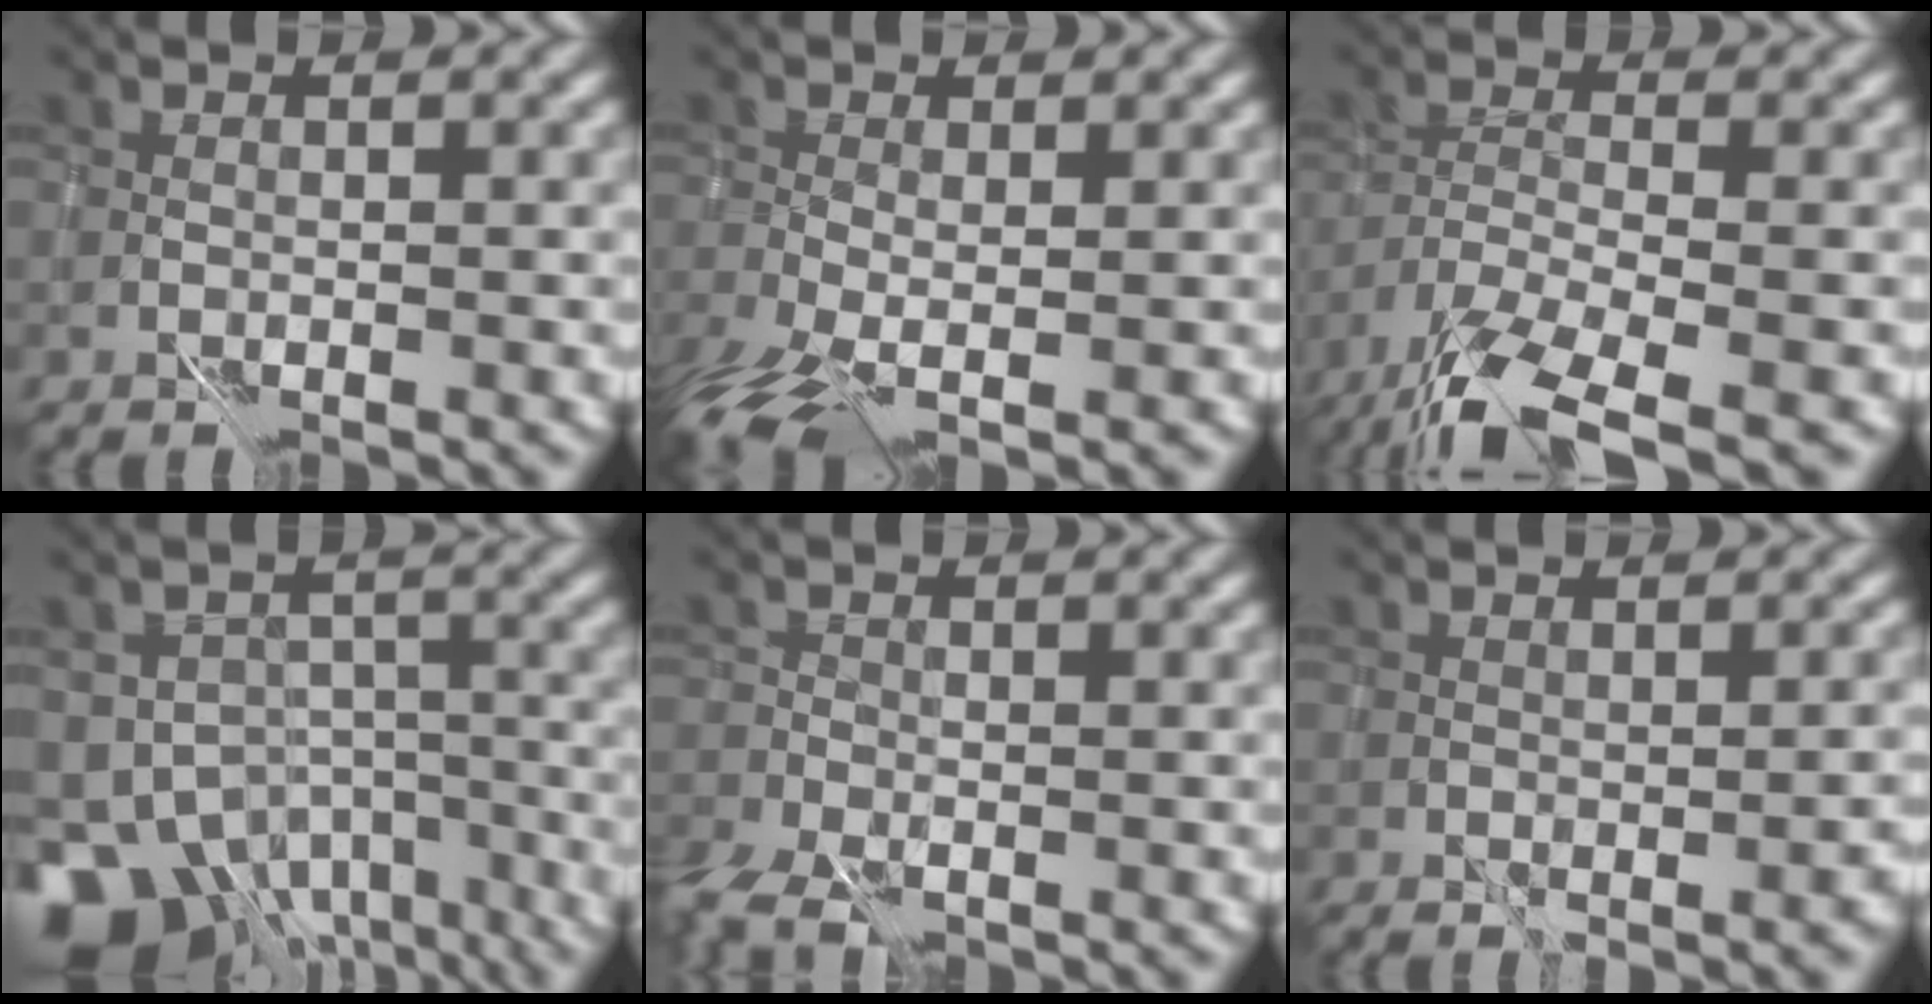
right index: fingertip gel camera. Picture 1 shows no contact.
{"total": 5.0, "force": [-1.5, 1.9, 4.4], "torque": [-0.084, -0.022, -0.025]}
{"total": 9.2, "force": [-6.4, 2.5, 6.1], "torque": [-0.124, -0.015, -0.113]}
{"total": 11.9, "force": [-7.8, 7.2, 5.2], "torque": [-0.085, -0.016, -0.098]}
{"total": 4.6, "force": [-3.4, 2.1, 2.4], "torque": [-0.043, -0.022, -0.056]}
{"total": 1.5, "force": [0.4, 0.2, 1.4], "torque": [-0.020, 0.003, 0.016]}